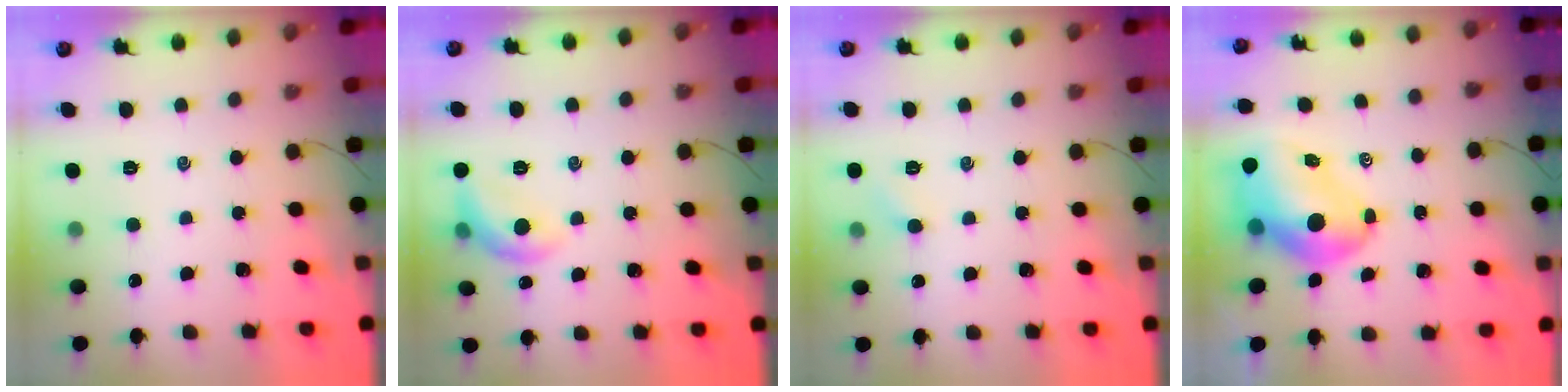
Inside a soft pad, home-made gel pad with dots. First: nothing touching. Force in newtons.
{"total": 9.8, "press": 9.8, "slide": 0.4}
{"total": 2.5, "press": 2.4, "slide": 0.7}
{"total": 10.7, "press": 10.2, "slide": 3.1}